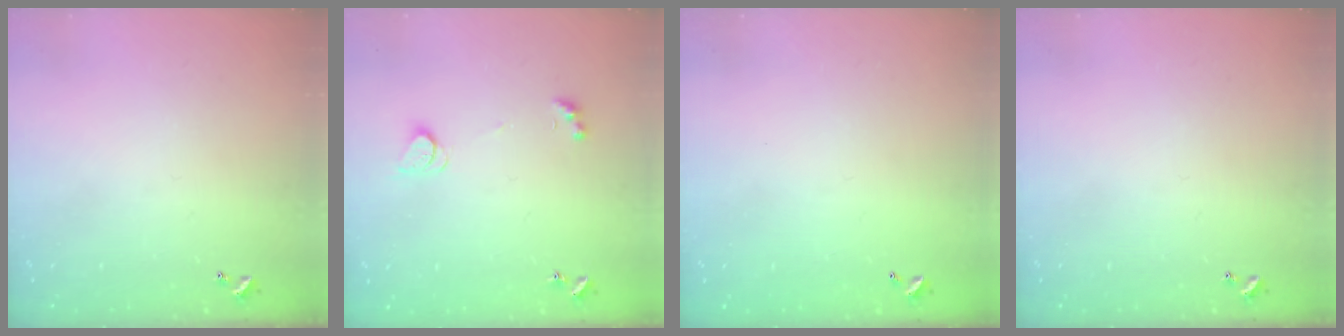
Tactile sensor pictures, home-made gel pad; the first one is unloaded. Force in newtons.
{"total": 2.2, "press": 2.1, "slide": 0.4}
{"total": 2.7, "press": 2.7, "slide": 0.1}
{"total": 0.0}